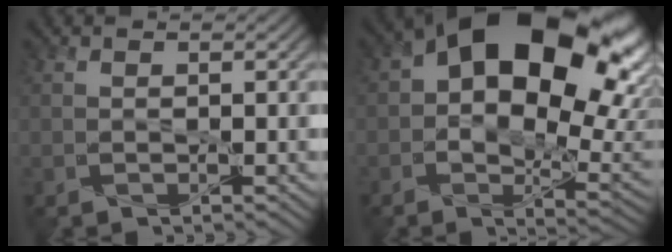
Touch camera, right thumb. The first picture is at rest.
{"total": 20.5, "force": [5.3, 12.4, 15.4], "torque": [-0.238, -0.008, 0.119]}